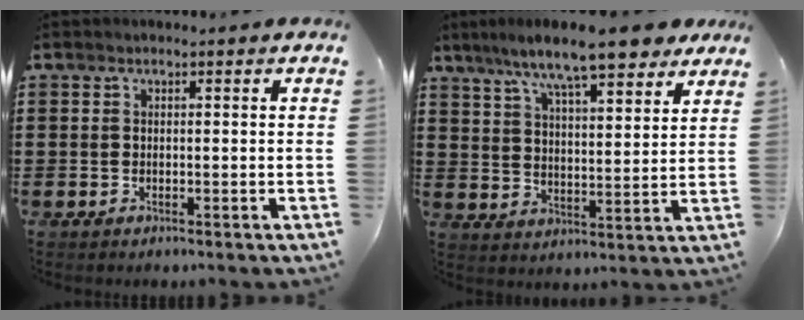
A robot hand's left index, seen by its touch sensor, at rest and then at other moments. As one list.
[{"total": 10.9, "force": [8.8, 1.5, 6.2], "torque": [-0.141, -0.028, 0.151]}]